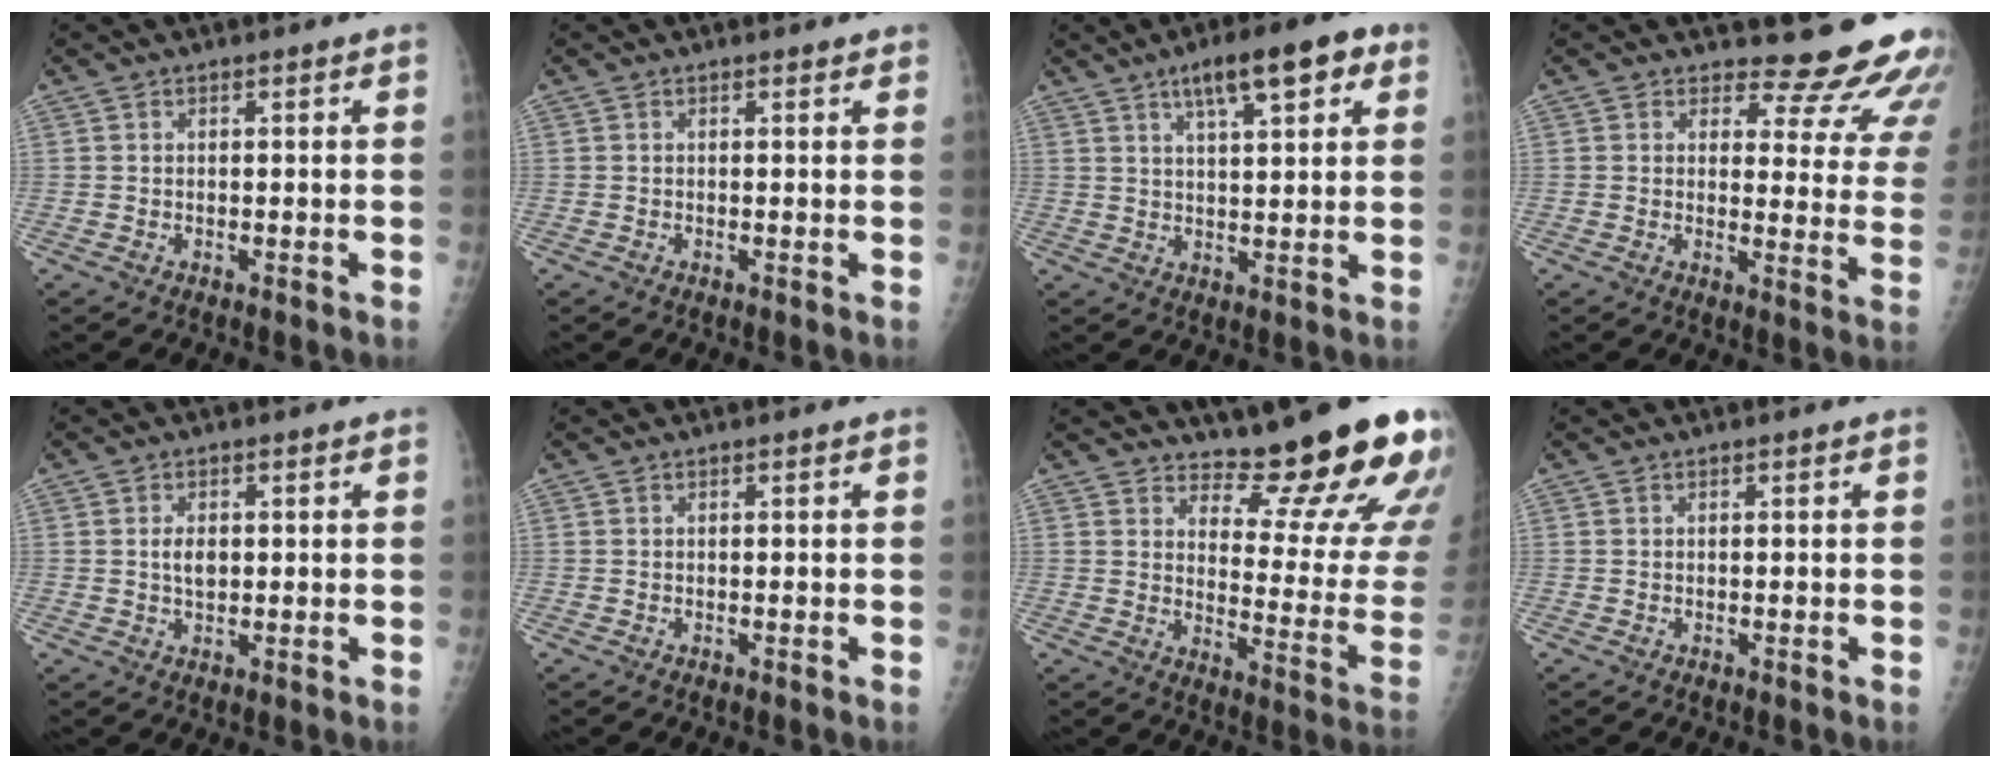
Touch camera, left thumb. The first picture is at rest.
{"total": 0.8, "force": [0.6, 0.4, 0.3], "torque": [-0.003, -0.003, 0.005]}
{"total": 11.1, "force": [5.7, 3.5, 8.8], "torque": [-0.113, -0.005, 0.082]}
{"total": 15.1, "force": [14.3, 4.3, 2.1], "torque": [0.025, -0.144, 0.143]}
{"total": 3.0, "force": [0.5, 1.9, 2.3], "torque": [-0.033, -0.002, 0.010]}
{"total": 0.0}
{"total": 15.6, "force": [14.0, 2.0, 6.6], "torque": [-0.054, -0.159, 0.178]}
{"total": 0.0}